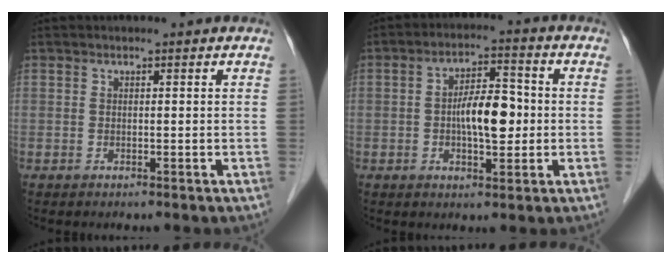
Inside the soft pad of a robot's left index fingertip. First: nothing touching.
{"total": 7.4, "force": [-0.6, 2.8, 6.9], "torque": [-0.123, 0.011, -0.012]}